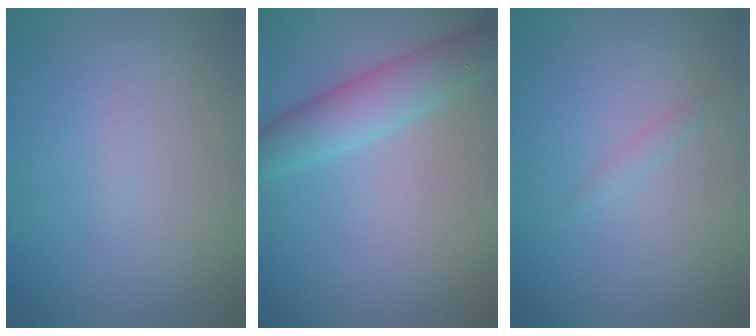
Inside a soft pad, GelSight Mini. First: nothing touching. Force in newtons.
{"total": 4.3, "press": 4.3, "slide": 0.2}
{"total": 0.6, "press": 0.6, "slide": 0.0}